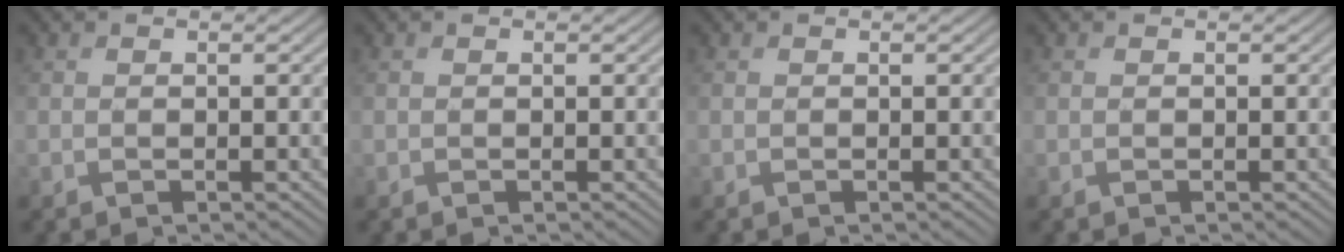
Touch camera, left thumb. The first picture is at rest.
{"total": 0.0}
{"total": 0.0}
{"total": 0.0}